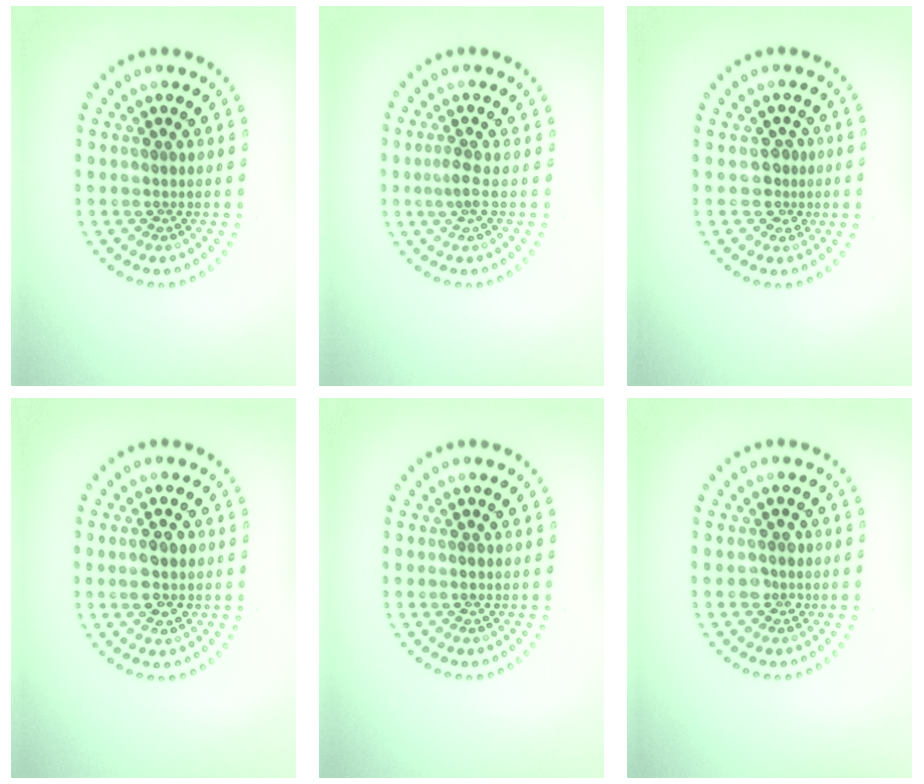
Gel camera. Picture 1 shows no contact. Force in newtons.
{"total": 1.5, "press": 1.3, "slide": 0.9}
{"total": 2.1, "press": 1.7, "slide": 1.2}
{"total": 3.0, "press": 3.0, "slide": 0.1}
{"total": 0.8, "press": 0.8, "slide": 0.1}
{"total": 1.5, "press": 1.3, "slide": 0.7}